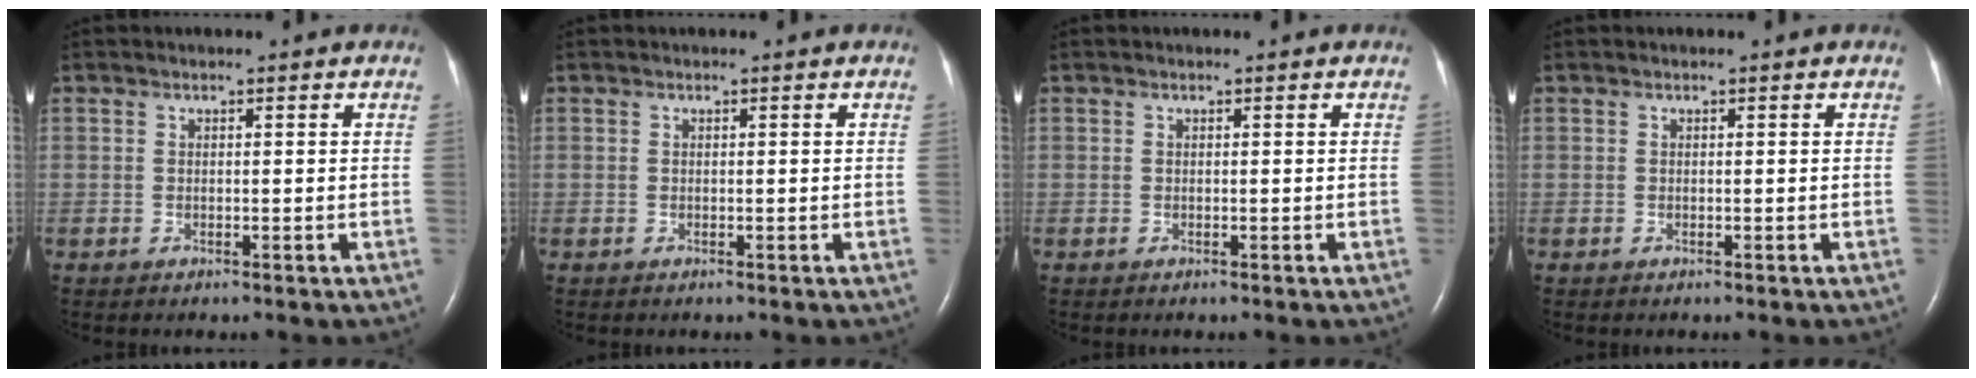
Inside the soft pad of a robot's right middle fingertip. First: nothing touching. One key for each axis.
{"total": 0.0}
{"total": 0.0}
{"total": 0.0}